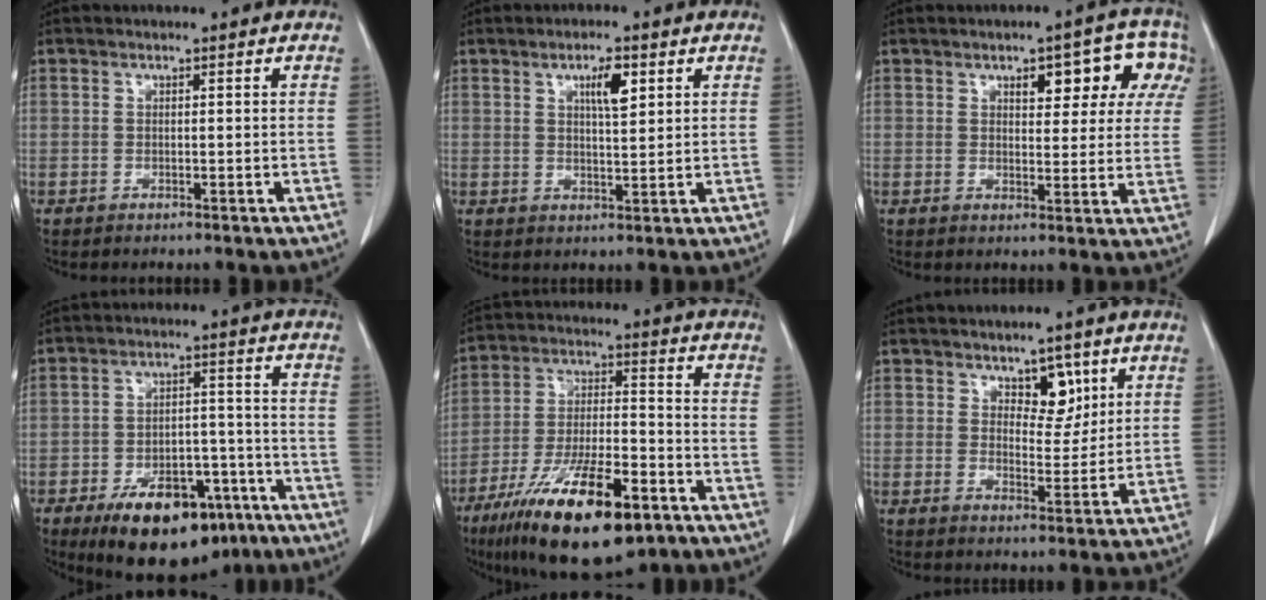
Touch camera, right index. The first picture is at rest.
{"total": 4.4, "force": [2.0, 1.0, 3.9], "torque": [-0.066, 0.000, 0.035]}
{"total": 9.3, "force": [4.3, 4.1, 7.2], "torque": [-0.072, 0.025, 0.050]}
{"total": 16.4, "force": [-10.5, 7.9, 9.7], "torque": [-0.142, 0.021, -0.156]}
{"total": 19.0, "force": [-11.3, 4.9, 14.4], "torque": [-0.257, -0.028, -0.193]}
{"total": 5.0, "force": [2.8, 2.7, 3.2], "torque": [-0.035, -0.002, 0.044]}